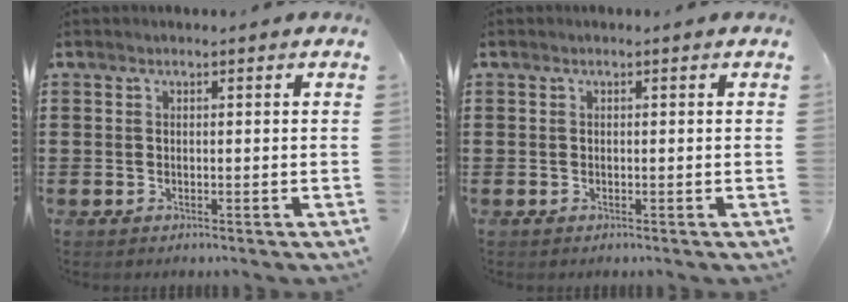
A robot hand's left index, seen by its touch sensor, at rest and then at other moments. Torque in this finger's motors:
{"motor_torque": [0.00, 0.00, 0.00, 0.00]}